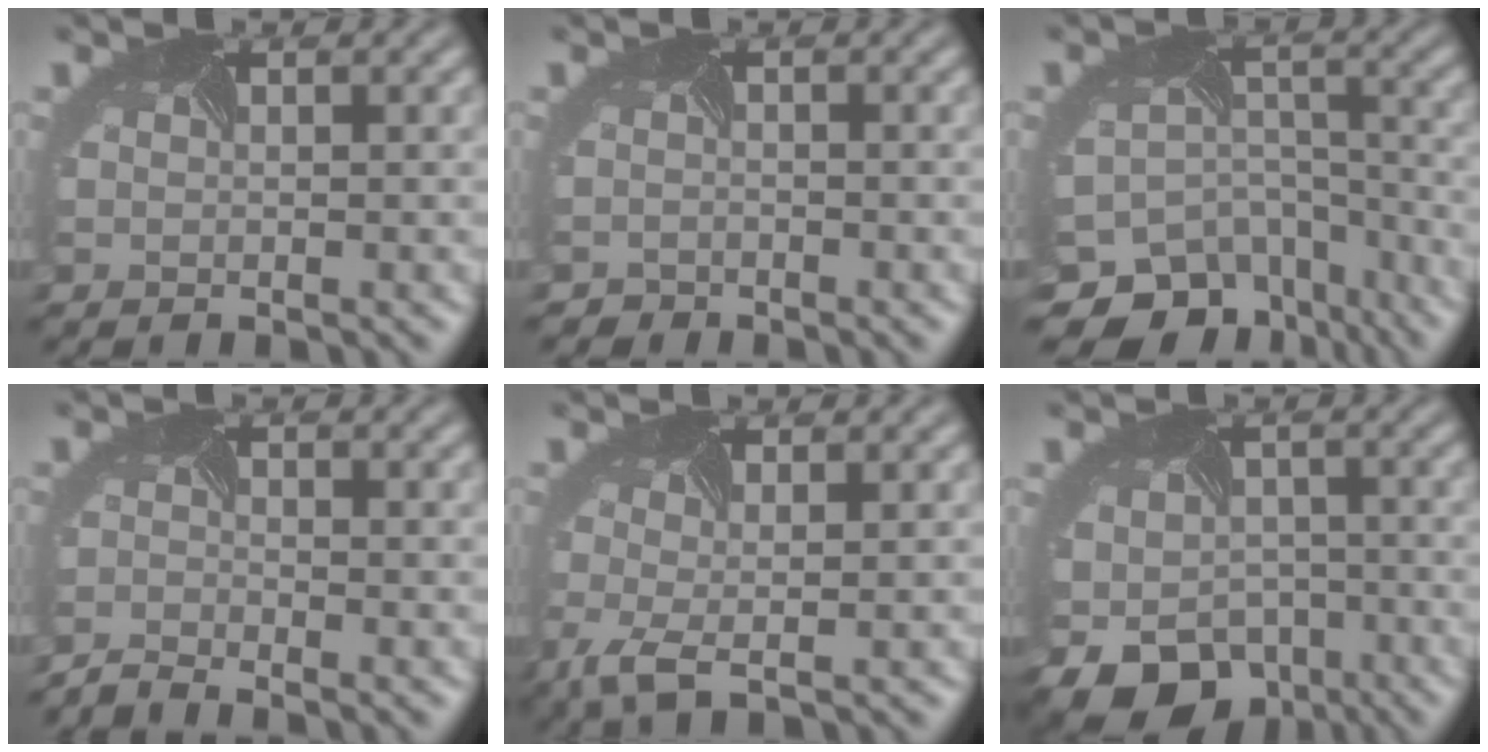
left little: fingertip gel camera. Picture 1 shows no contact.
{"total": 1.9, "force": [-1.7, 0.5, -0.7], "torque": [0.009, -0.006, -0.032]}
{"total": 12.0, "force": [-9.7, 6.5, 2.6], "torque": [-0.047, -0.011, -0.131]}
{"total": 2.8, "force": [-2.8, -0.5, -0.3], "torque": [-0.005, -0.008, -0.058]}
{"total": 2.4, "force": [-1.0, 0.6, 2.1], "torque": [-0.056, -0.002, -0.022]}
{"total": 11.6, "force": [-6.1, 9.0, 4.1], "torque": [-0.099, -0.046, -0.087]}